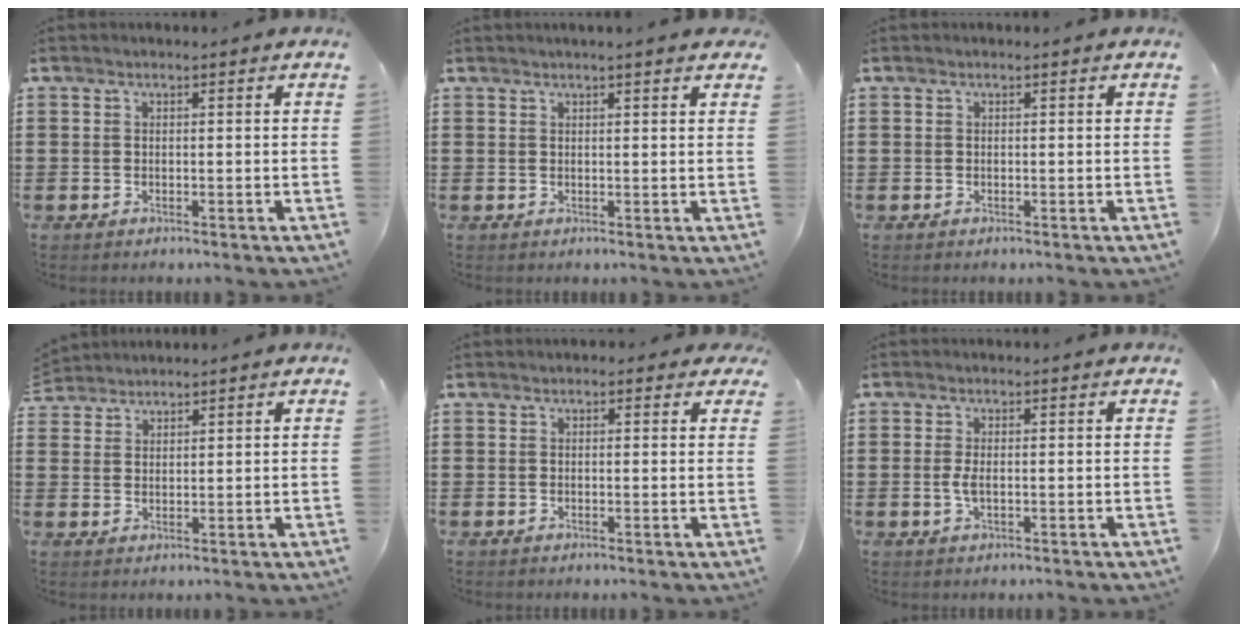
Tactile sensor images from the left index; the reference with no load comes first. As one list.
[{"total": 1.4, "force": [1.2, -0.1, 0.8], "torque": [-0.017, -0.001, 0.022]}, {"total": 0.0}, {"total": 2.0, "force": [2.0, 0.3, -0.5], "torque": [0.002, 0.000, 0.040]}, {"total": 0.7, "force": [0.2, 0.6, 0.3], "torque": [-0.009, 0.007, 0.003]}, {"total": 1.8, "force": [-0.2, 0.6, 1.7], "torque": [-0.048, -0.004, -0.009]}]